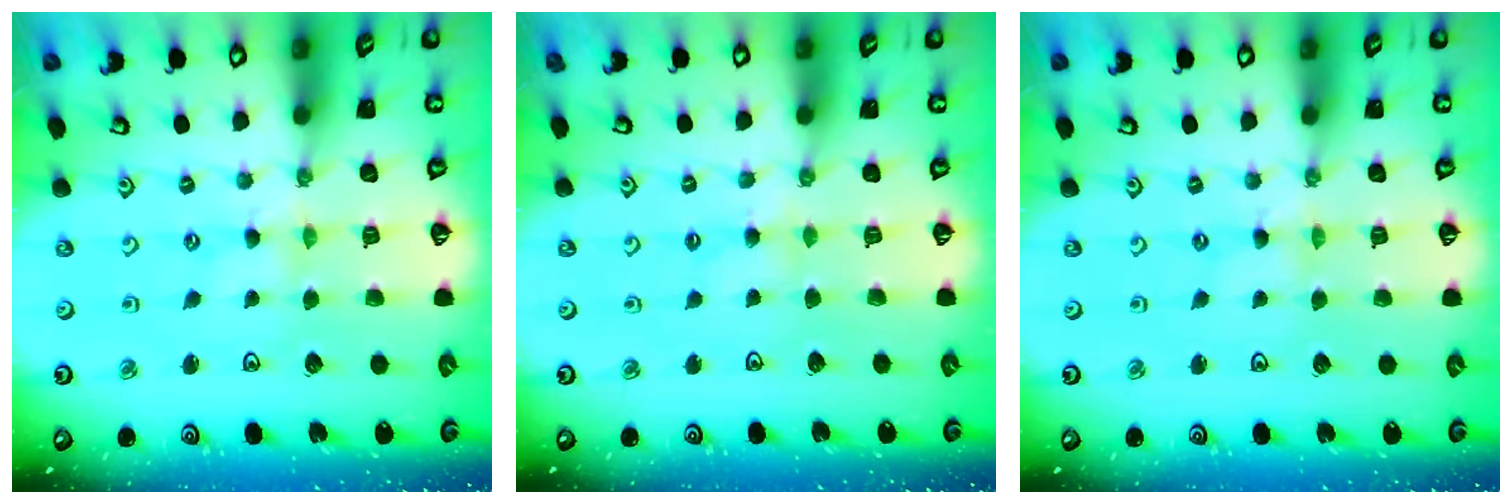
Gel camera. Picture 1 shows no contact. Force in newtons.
{"total": 2.4, "press": 2.4, "slide": 0.5}
{"total": 0.0}